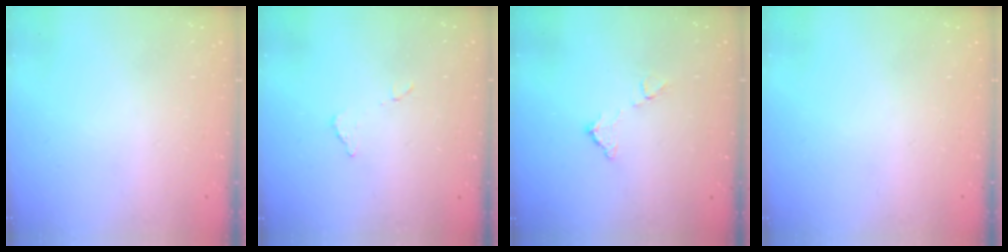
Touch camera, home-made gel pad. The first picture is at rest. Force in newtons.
{"total": 5.8, "press": 5.8, "slide": 0.2}
{"total": 7.3, "press": 7.3, "slide": 0.4}
{"total": 0.0}